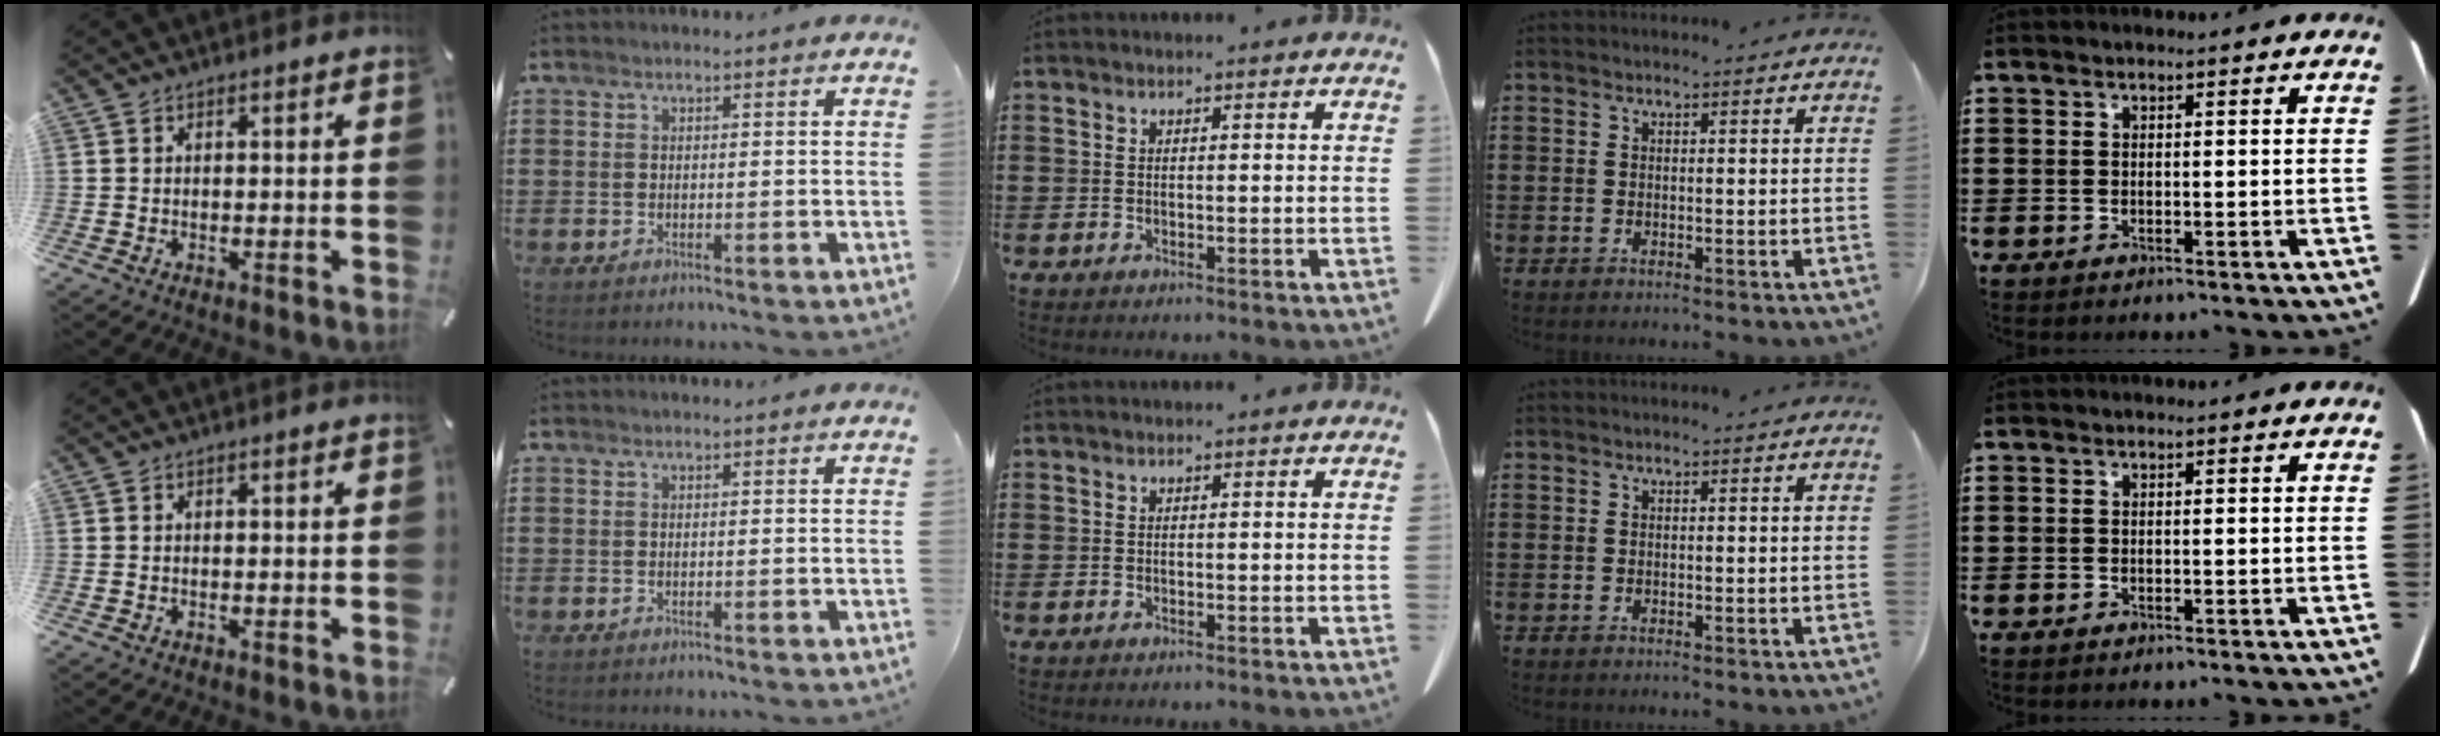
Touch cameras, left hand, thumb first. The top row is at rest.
{}